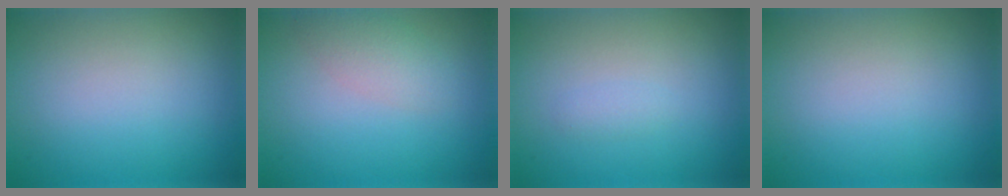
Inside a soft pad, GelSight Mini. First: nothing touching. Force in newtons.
{"total": 2.3, "press": 2.3, "slide": 0.1}
{"total": 0.8, "press": 0.8, "slide": 0.0}
{"total": 0.0}